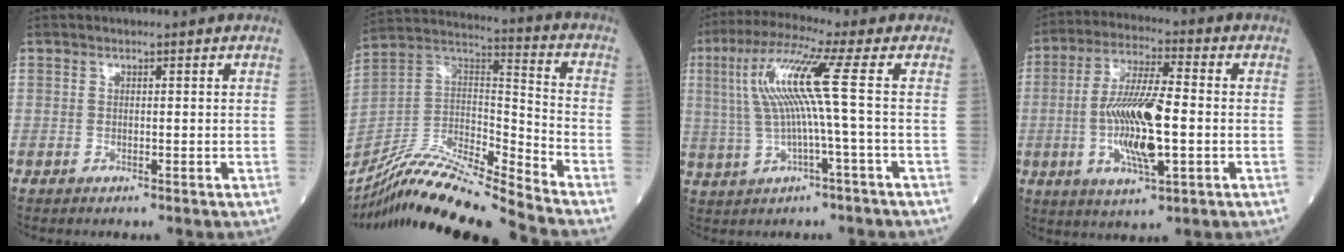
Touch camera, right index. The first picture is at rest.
{"total": 19.1, "force": [-17.5, -1.3, 7.7], "torque": [-0.152, 0.015, -0.320]}
{"total": 9.8, "force": [1.2, -1.1, 9.6], "torque": [-0.198, 0.021, 0.027]}
{"total": 12.8, "force": [-1.7, 2.5, 12.4], "torque": [-0.241, -0.001, -0.028]}